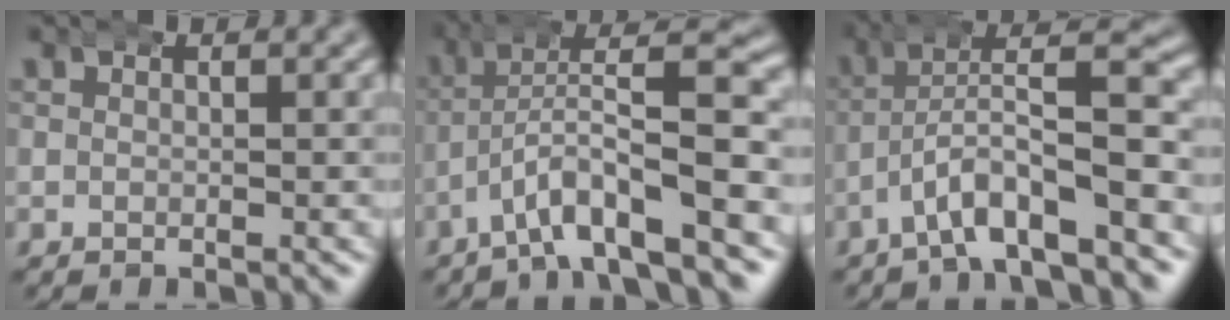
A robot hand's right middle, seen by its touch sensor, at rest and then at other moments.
{"total": 7.4, "force": [-1.3, 2.8, 6.7], "torque": [-0.112, 0.005, -0.017]}
{"total": 6.4, "force": [-2.1, 2.2, 5.6], "torque": [-0.101, -0.002, -0.030]}